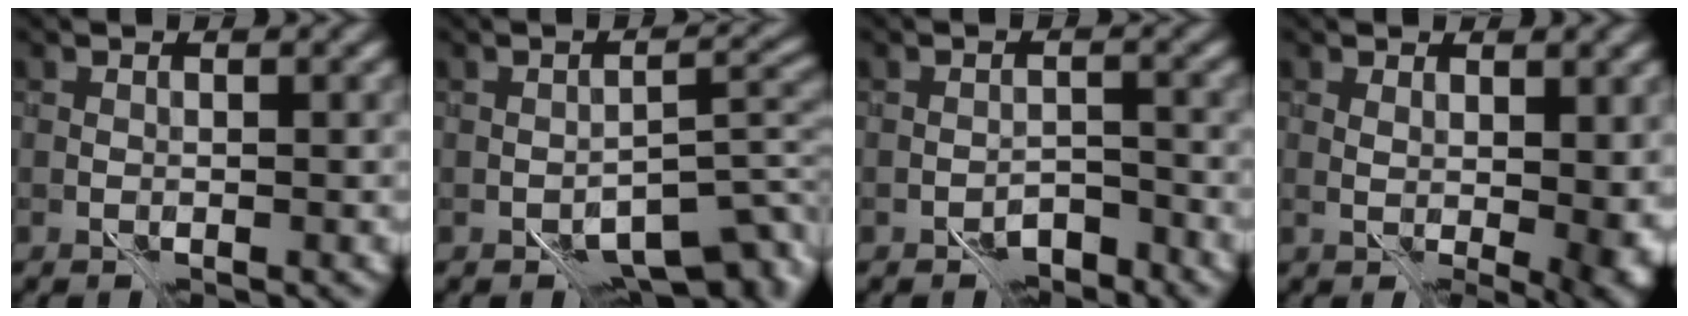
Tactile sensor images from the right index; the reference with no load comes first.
{"total": 5.8, "force": [-3.4, 2.6, 4.0], "torque": [-0.045, 0.005, -0.054]}
{"total": 3.1, "force": [-2.6, 1.2, 1.4], "torque": [-0.013, 0.000, -0.042]}
{"total": 5.1, "force": [0.8, 2.4, 4.5], "torque": [-0.063, -0.007, 0.022]}